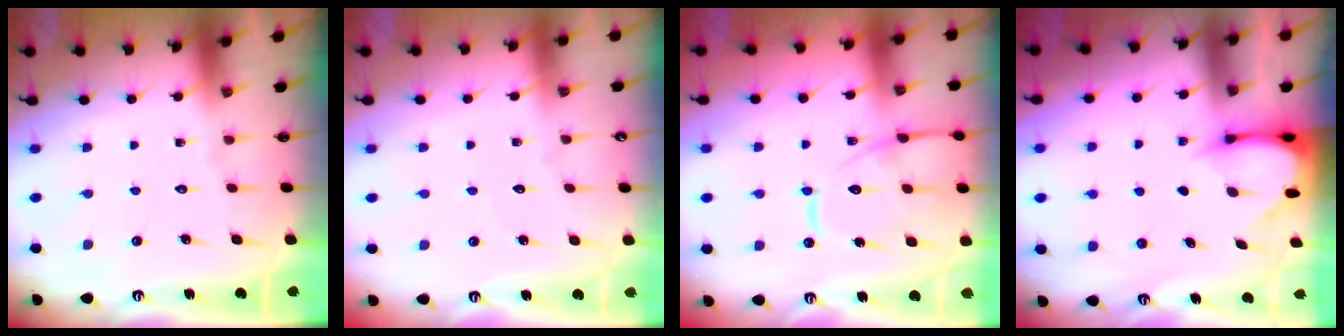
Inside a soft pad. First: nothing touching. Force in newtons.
{"total": 2.1, "press": 2.1, "slide": 0.1}
{"total": 14.5, "press": 14.4, "slide": 1.2}
{"total": 3.4, "press": 3.4, "slide": 0.3}